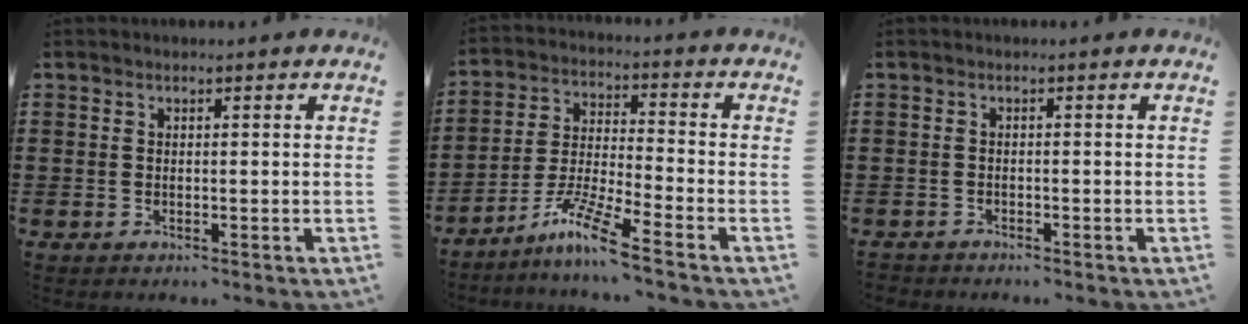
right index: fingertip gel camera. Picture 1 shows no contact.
{"total": 8.7, "force": [-6.7, -0.4, 5.6], "torque": [-0.124, -0.016, -0.135]}
{"total": 1.1, "force": [-1.1, 0.1, -0.2], "torque": [0.000, 0.001, -0.024]}